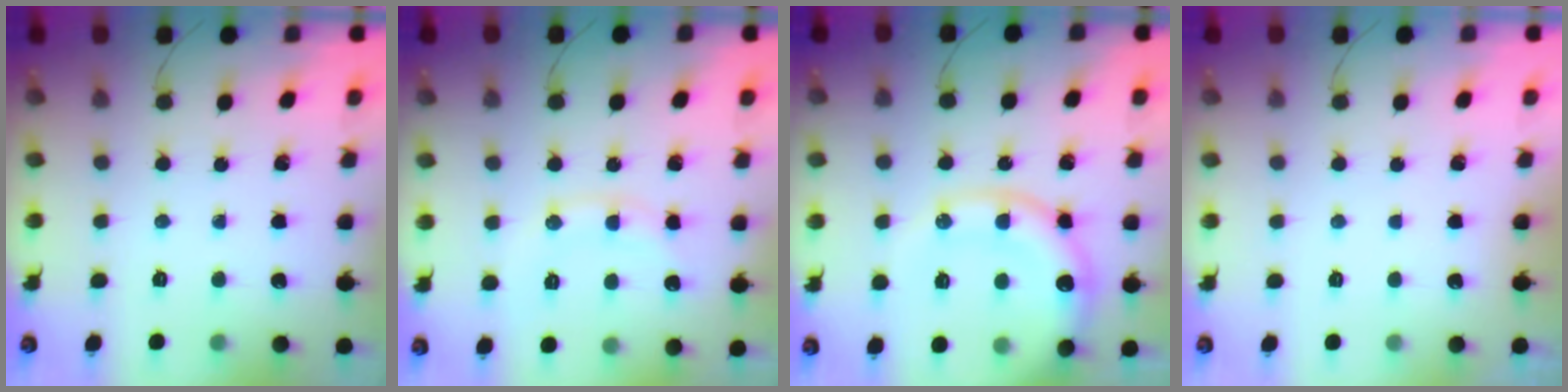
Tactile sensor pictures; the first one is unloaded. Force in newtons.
{"total": 9.1, "press": 9.1, "slide": 0.7}
{"total": 16.7, "press": 16.4, "slide": 2.8}
{"total": 2.9, "press": 2.9, "slide": 0.1}